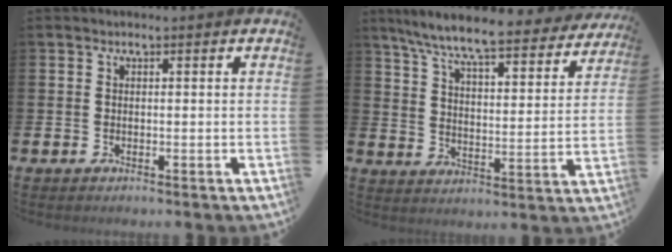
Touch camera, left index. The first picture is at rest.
{"total": 8.5, "force": [7.6, 0.7, 3.7], "torque": [-0.095, -0.054, 0.127]}